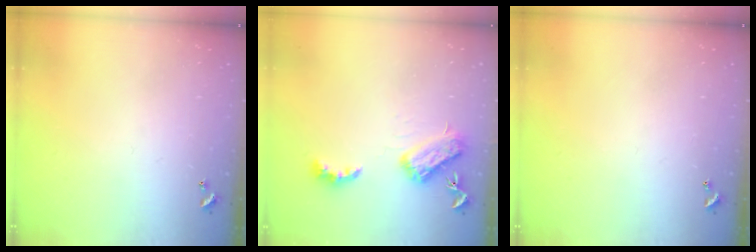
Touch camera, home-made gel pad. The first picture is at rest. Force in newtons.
{"total": 5.6, "press": 5.6, "slide": 0.5}
{"total": 0.0}